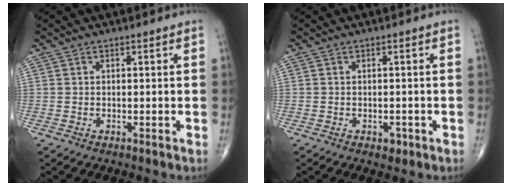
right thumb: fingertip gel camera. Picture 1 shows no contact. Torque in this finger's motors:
{"motor_torque": [2.68, 2.36, 0.21, -0.43, 0.00]}